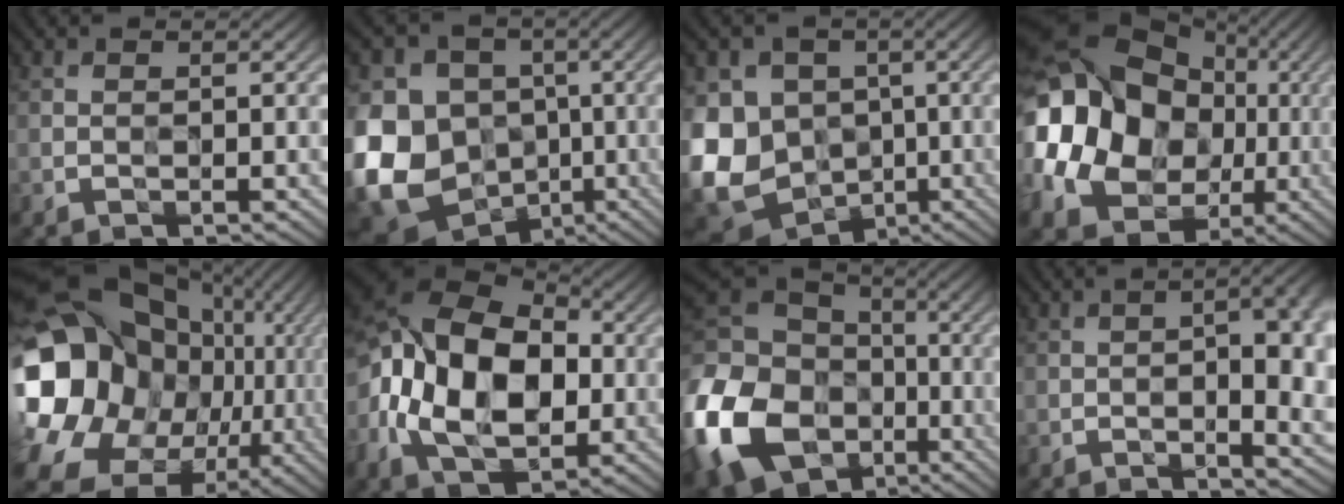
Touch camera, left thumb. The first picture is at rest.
{"total": 19.9, "force": [-4.8, 16.8, 9.5], "torque": [-0.258, -0.020, -0.094]}
{"total": 17.4, "force": [-3.8, 14.4, 9.1], "torque": [-0.241, -0.016, -0.085]}
{"total": 22.4, "force": [1.0, 18.5, 12.5], "torque": [-0.309, 0.002, 0.021]}
{"total": 24.4, "force": [-2.6, 20.5, 12.9], "torque": [-0.300, -0.046, -0.073]}
{"total": 18.8, "force": [-1.1, 12.3, 14.1], "torque": [-0.269, 0.001, -0.017]}
{"total": 21.5, "force": [-7.3, 16.1, 12.2], "torque": [-0.340, -0.030, -0.149]}
{"total": 14.3, "force": [-0.4, 5.8, 13.1], "torque": [-0.161, 0.012, 0.001]}